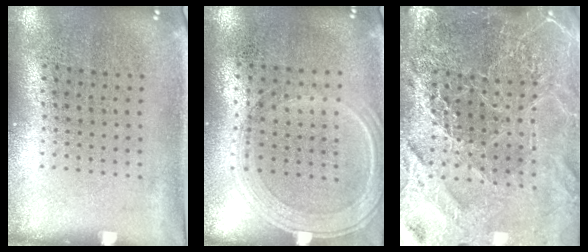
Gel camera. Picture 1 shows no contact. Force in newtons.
{"total": 0.7, "press": 0.7, "slide": 0.2}
{"total": 5.0, "press": 4.5, "slide": 2.1}